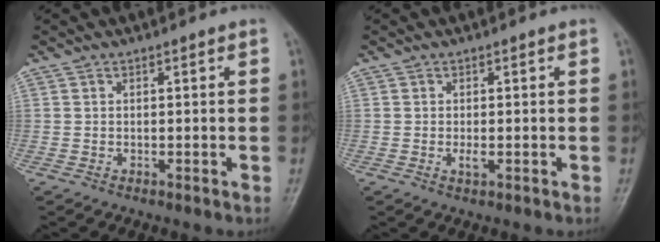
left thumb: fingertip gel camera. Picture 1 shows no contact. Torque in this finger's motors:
{"motor_torque": [-0.01, 0.01, 0.11, -0.03, 0.00]}